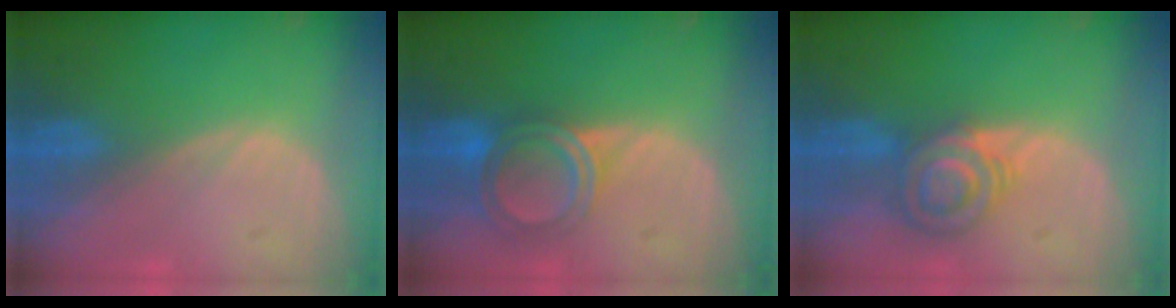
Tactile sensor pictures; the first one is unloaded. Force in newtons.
{"total": 6.0, "press": 5.3, "slide": 2.8}
{"total": 6.1, "press": 6.0, "slide": 1.1}